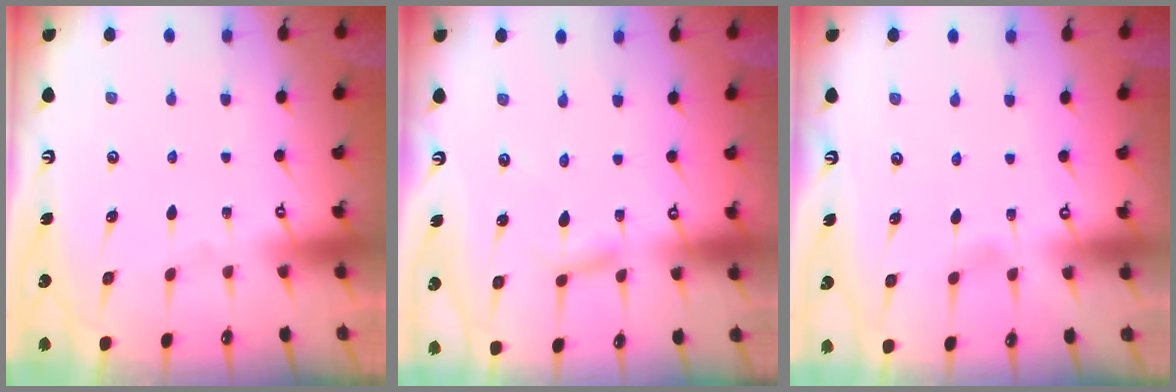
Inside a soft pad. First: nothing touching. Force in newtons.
{"total": 2.2, "press": 2.2, "slide": 0.2}
{"total": 3.3, "press": 3.2, "slide": 0.3}